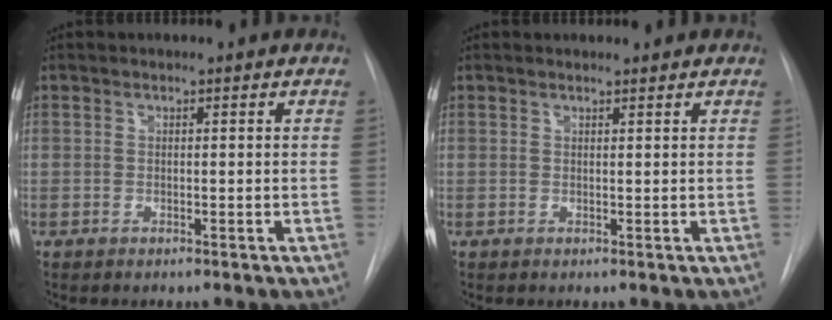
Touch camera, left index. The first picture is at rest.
{"total": 1.6, "force": [1.6, 0.1, 0.2], "torque": [-0.009, 0.008, 0.022]}